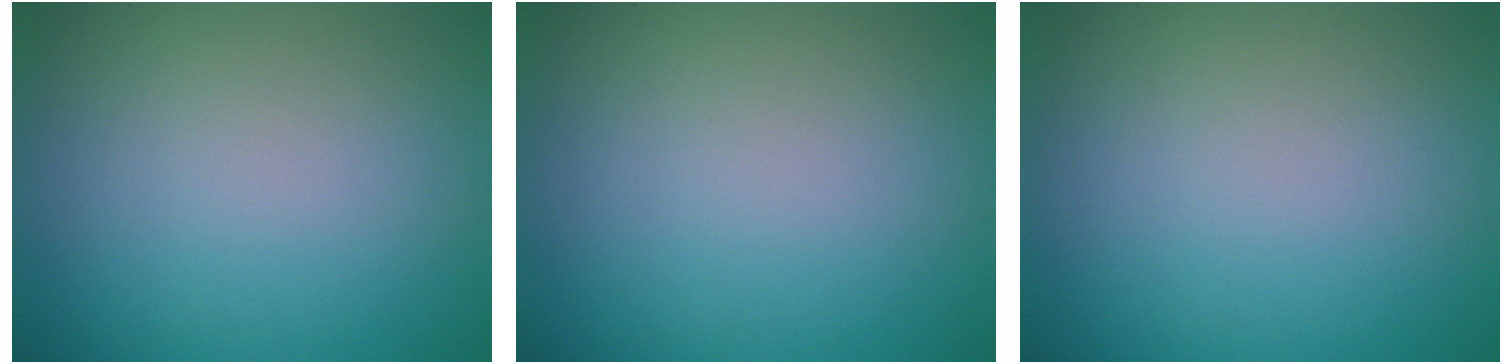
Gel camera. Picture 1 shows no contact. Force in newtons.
{"total": 0.0}
{"total": 0.0}